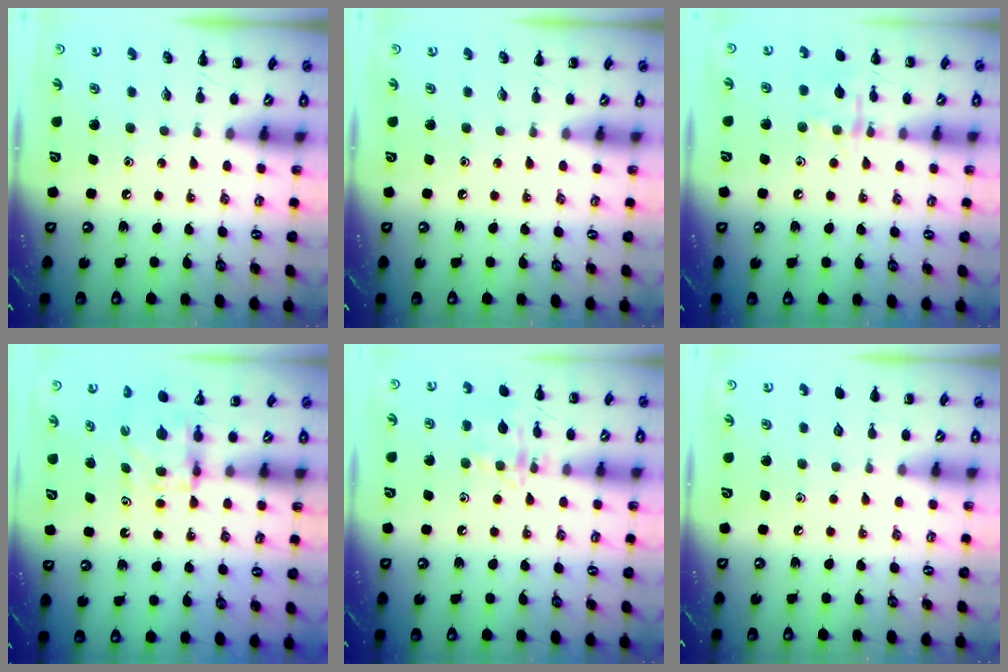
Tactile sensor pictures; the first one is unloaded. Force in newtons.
{"total": 0.0}
{"total": 9.0, "press": 9.0, "slide": 0.5}
{"total": 6.3, "press": 6.3, "slide": 0.7}
{"total": 11.4, "press": 11.4, "slide": 0.7}
{"total": 0.0}